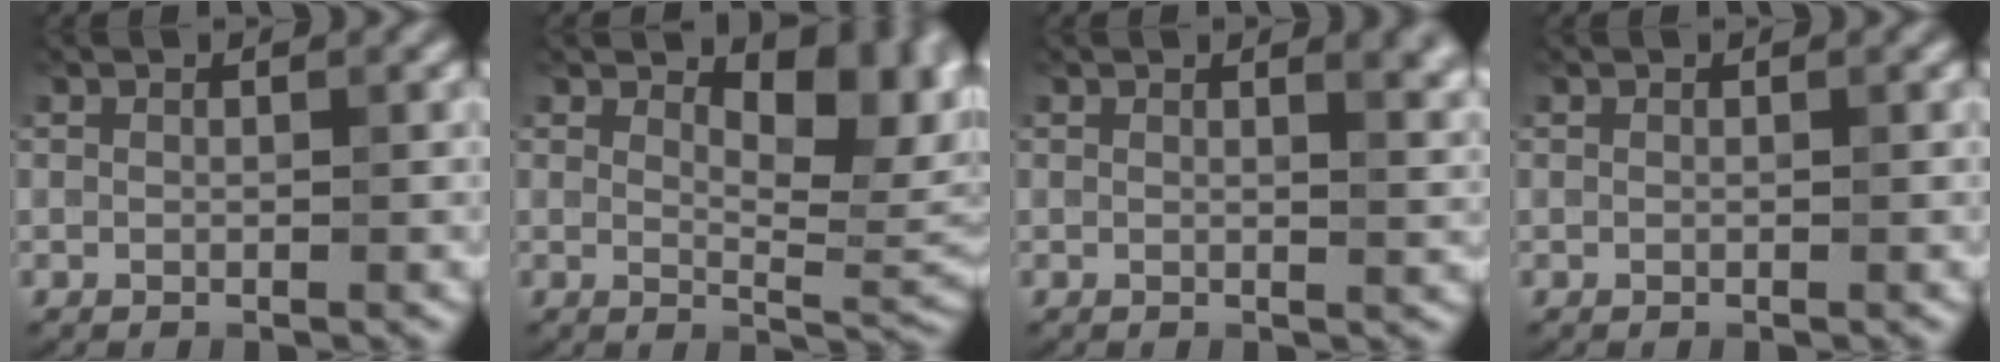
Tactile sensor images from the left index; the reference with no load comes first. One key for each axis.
{"total": 7.0, "fx": 3.0, "fy": 3.1, "fz": 5.5, "tx": -0.076, "ty": -0.011, "tz": 0.046}
{"total": 2.6, "fx": 1.5, "fy": 0.7, "fz": 2.0, "tx": -0.024, "ty": 0.001, "tz": 0.024}
{"total": 0.0}